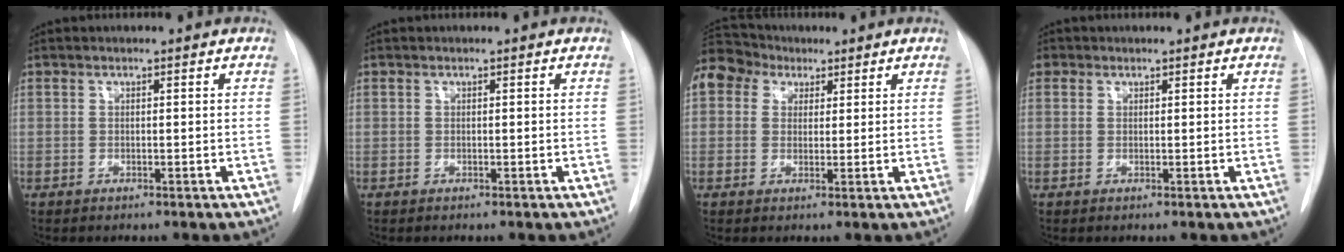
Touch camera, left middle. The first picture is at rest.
{"total": 0.0}
{"total": 15.3, "force": [7.8, 12.0, 5.6], "torque": [-0.186, 0.080, 0.152]}
{"total": 1.0, "force": [0.5, 0.9, 0.1], "torque": [0.005, 0.005, 0.003]}